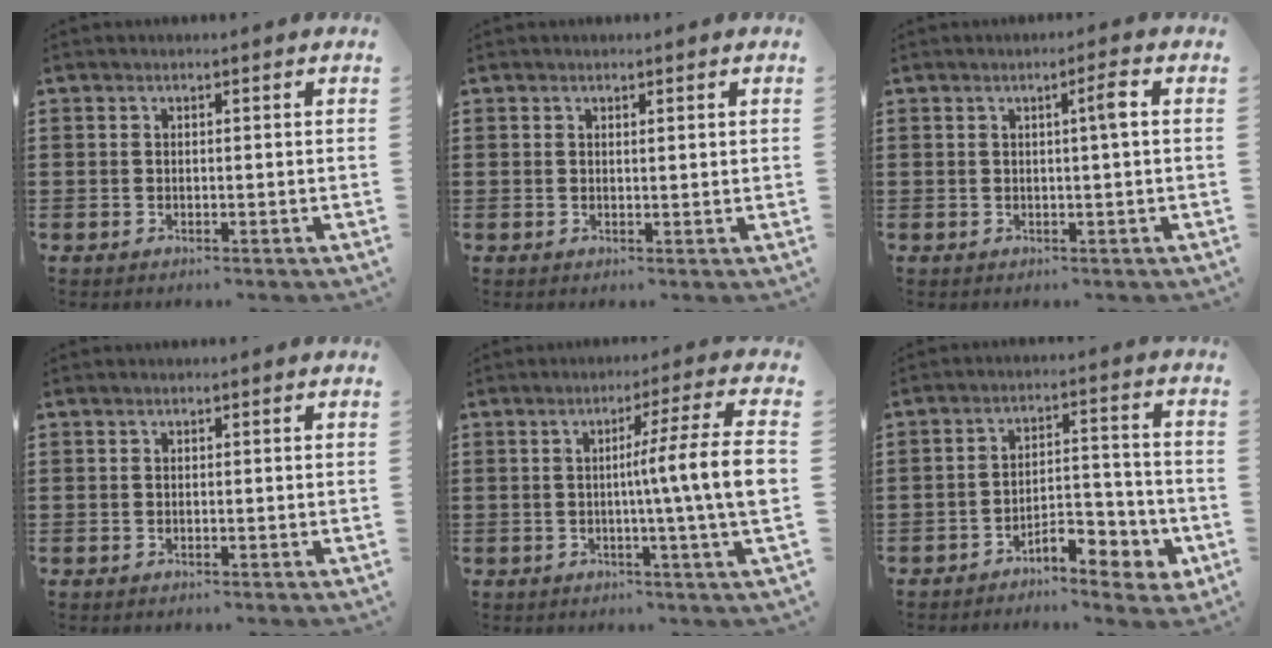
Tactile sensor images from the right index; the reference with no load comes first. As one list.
[{"total": 0.6, "force": [0.4, 0.0, 0.4], "torque": [-0.009, 0.000, 0.008]}, {"total": 2.3, "force": [0.4, -0.4, 2.2], "torque": [-0.034, -0.006, 0.000]}, {"total": 0.0}, {"total": 10.2, "force": [0.0, -0.7, 10.1], "torque": [-0.165, -0.013, -0.009]}, {"total": 6.6, "force": [-5.0, 2.5, 3.5], "torque": [-0.054, 0.016, -0.091]}]